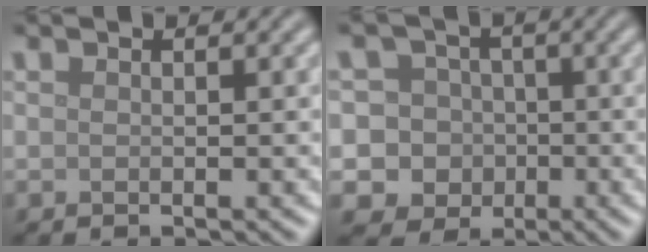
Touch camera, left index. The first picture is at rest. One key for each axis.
{"total": 9.1, "fx": -1.6, "fy": 8.7, "fz": 2.3, "tx": -0.039, "ty": 0.020, "tz": -0.060}